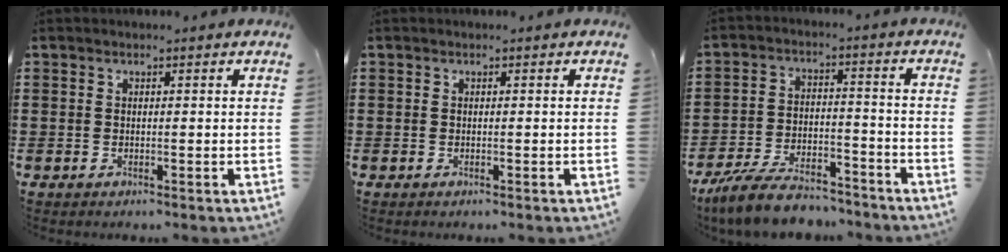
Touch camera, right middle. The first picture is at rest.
{"total": 0.0}
{"total": 8.7, "force": [-7.8, 2.0, 3.4], "torque": [-0.068, 0.017, -0.150]}